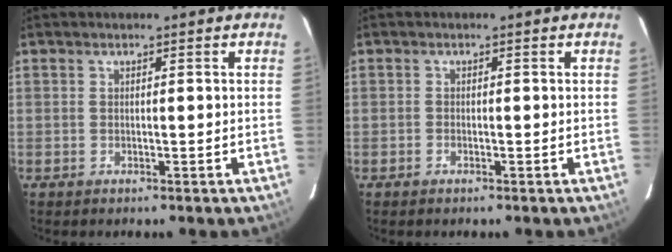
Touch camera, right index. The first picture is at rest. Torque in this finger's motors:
{"motor_torque": [0.10, 0.03, 0.01, 0.00]}